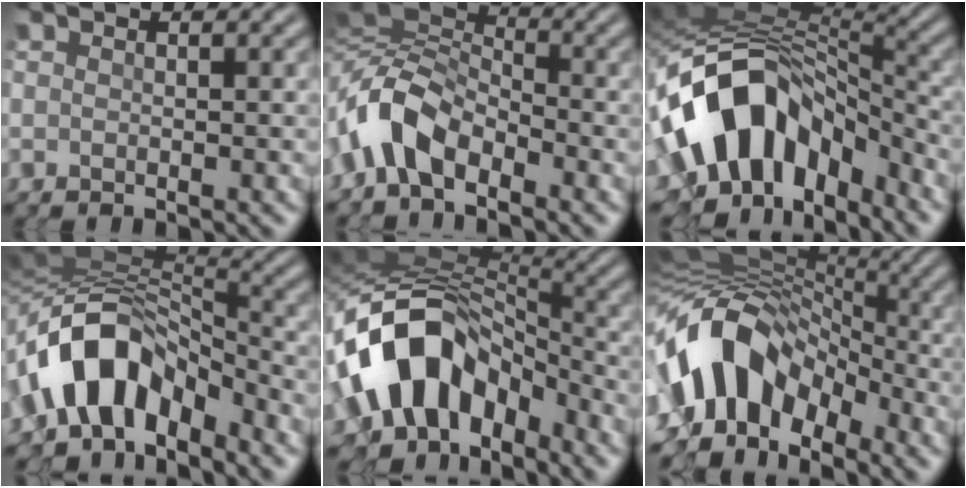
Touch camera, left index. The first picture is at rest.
{"total": 5.6, "force": [-2.5, 3.1, 3.9], "torque": [-0.083, 0.011, -0.062]}
{"total": 12.7, "force": [-4.0, 8.3, 8.7], "torque": [-0.159, 0.011, -0.074]}
{"total": 8.9, "force": [-3.7, 5.0, 6.4], "torque": [-0.108, 0.015, -0.067]}
{"total": 11.1, "force": [-4.0, 7.2, 7.4], "torque": [-0.125, 0.026, -0.080]}
{"total": 10.7, "force": [-4.1, 7.3, 6.7], "torque": [-0.116, 0.021, -0.087]}